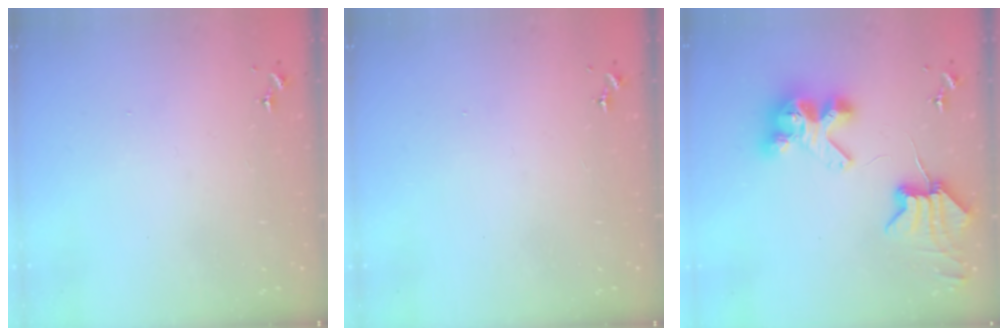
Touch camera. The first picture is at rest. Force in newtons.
{"total": 0.0}
{"total": 9.3, "press": 9.2, "slide": 1.4}